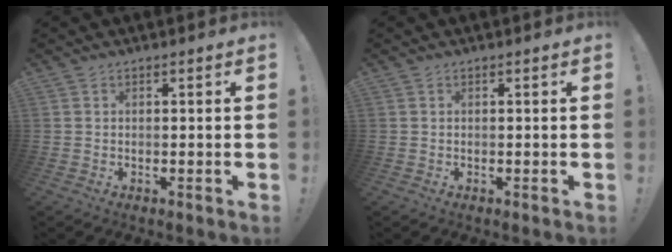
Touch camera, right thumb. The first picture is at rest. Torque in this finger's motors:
{"motor_torque": [0.00, 0.00, 0.01, 0.00, 0.00]}